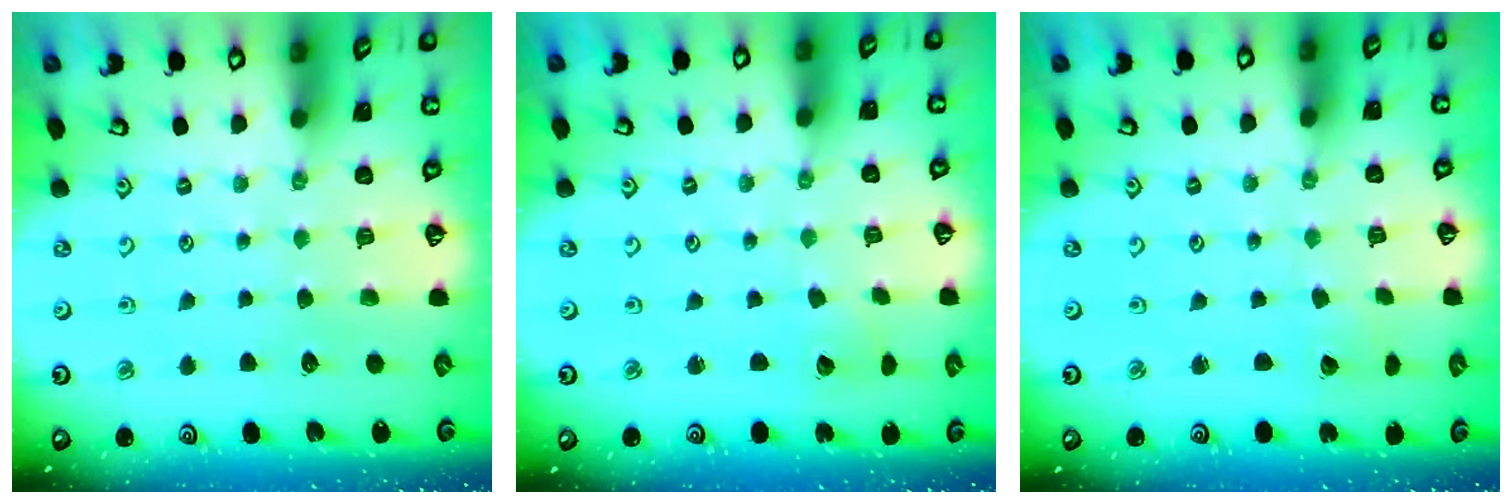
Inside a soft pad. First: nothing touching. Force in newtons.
{"total": 2.5, "press": 2.5, "slide": 0.2}
{"total": 1.6, "press": 1.6, "slide": 0.0}